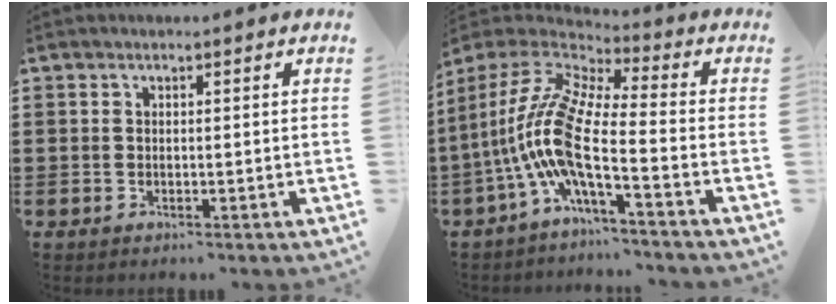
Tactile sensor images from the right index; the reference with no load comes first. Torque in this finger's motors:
{"motor_torque": [2.14, 0.00, 1.05, 0.21]}